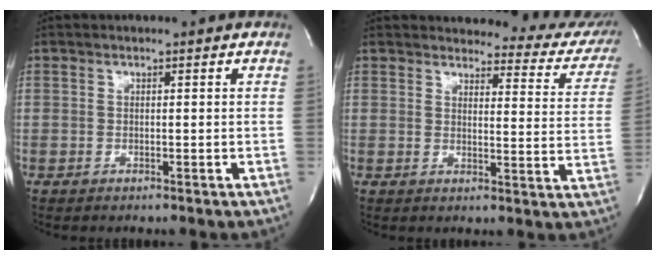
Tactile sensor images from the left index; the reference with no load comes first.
{"total": 15.1, "force": [14.4, 3.5, 3.0], "torque": [0.002, -0.078, 0.128]}